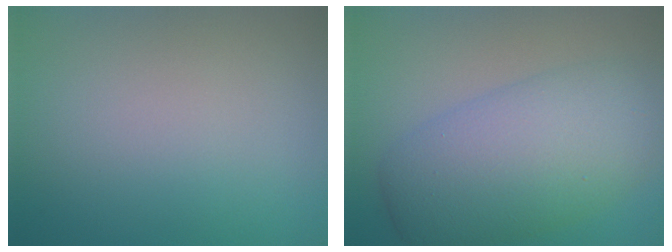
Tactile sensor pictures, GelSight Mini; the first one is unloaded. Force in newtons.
{"total": 8.2, "press": 8.2, "slide": 0.1}